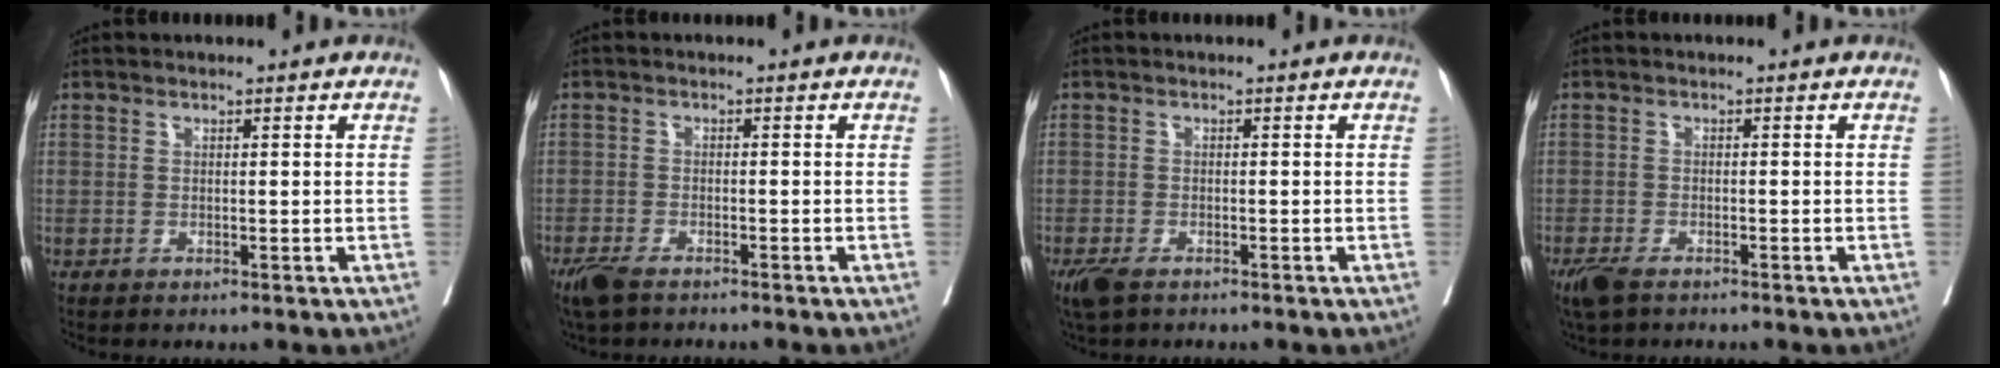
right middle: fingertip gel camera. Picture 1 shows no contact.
{"total": 4.6, "force": [-3.6, 1.2, 2.7], "torque": [-0.051, -0.011, -0.061]}
{"total": 3.8, "force": [-2.6, 1.4, 2.3], "torque": [-0.050, -0.011, -0.043]}
{"total": 4.1, "force": [-3.0, 1.3, 2.5], "torque": [-0.050, -0.011, -0.050]}